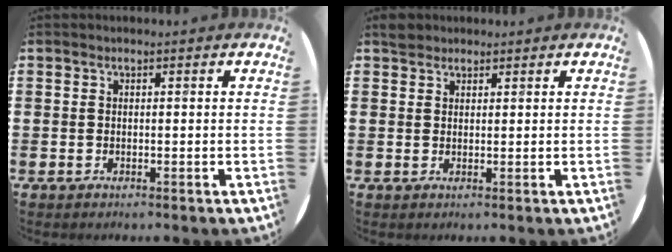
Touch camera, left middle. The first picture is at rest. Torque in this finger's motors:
{"motor_torque": [0.28, -0.28, -0.02, 0.00]}